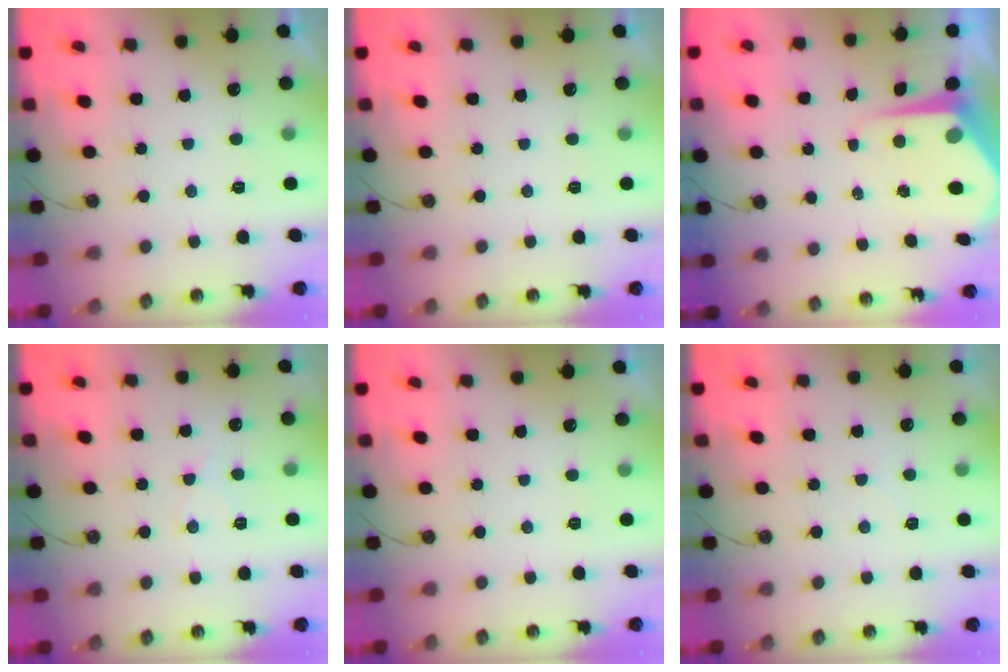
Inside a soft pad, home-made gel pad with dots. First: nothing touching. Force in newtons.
{"total": 0.0}
{"total": 8.2, "press": 8.2, "slide": 0.9}
{"total": 6.1, "press": 6.0, "slide": 0.8}
{"total": 0.0}
{"total": 3.1, "press": 3.1, "slide": 0.5}